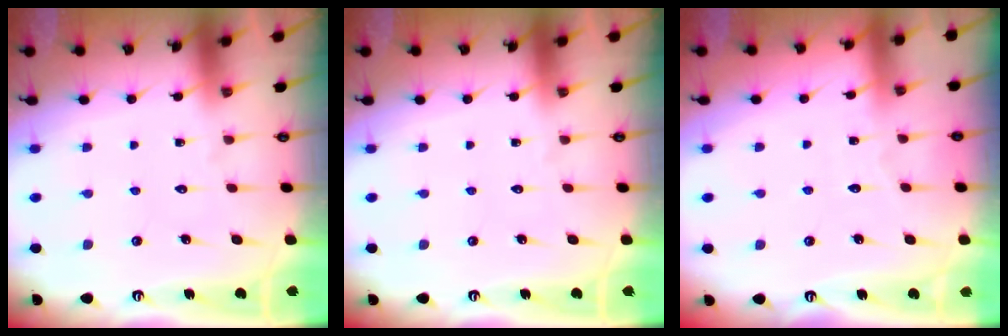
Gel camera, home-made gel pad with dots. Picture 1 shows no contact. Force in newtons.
{"total": 0.0}
{"total": 2.6, "press": 2.6, "slide": 0.4}